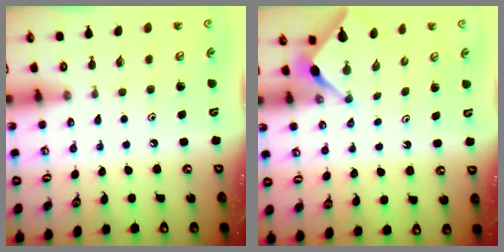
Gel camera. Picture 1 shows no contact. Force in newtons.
{"total": 3.1, "press": 3.0, "slide": 0.3}